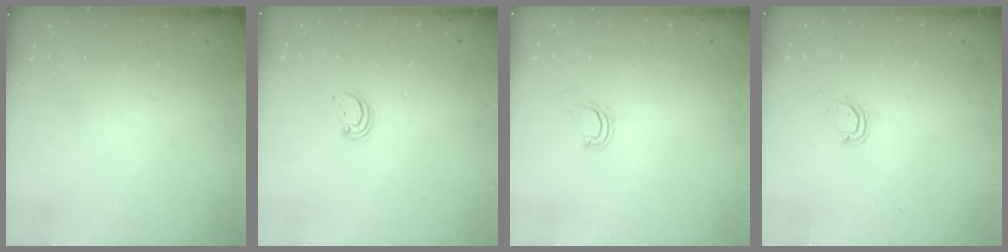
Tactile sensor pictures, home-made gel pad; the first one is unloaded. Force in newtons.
{"total": 2.4, "press": 2.4, "slide": 0.2}
{"total": 4.7, "press": 4.6, "slide": 0.9}
{"total": 3.9, "press": 3.9, "slide": 0.3}